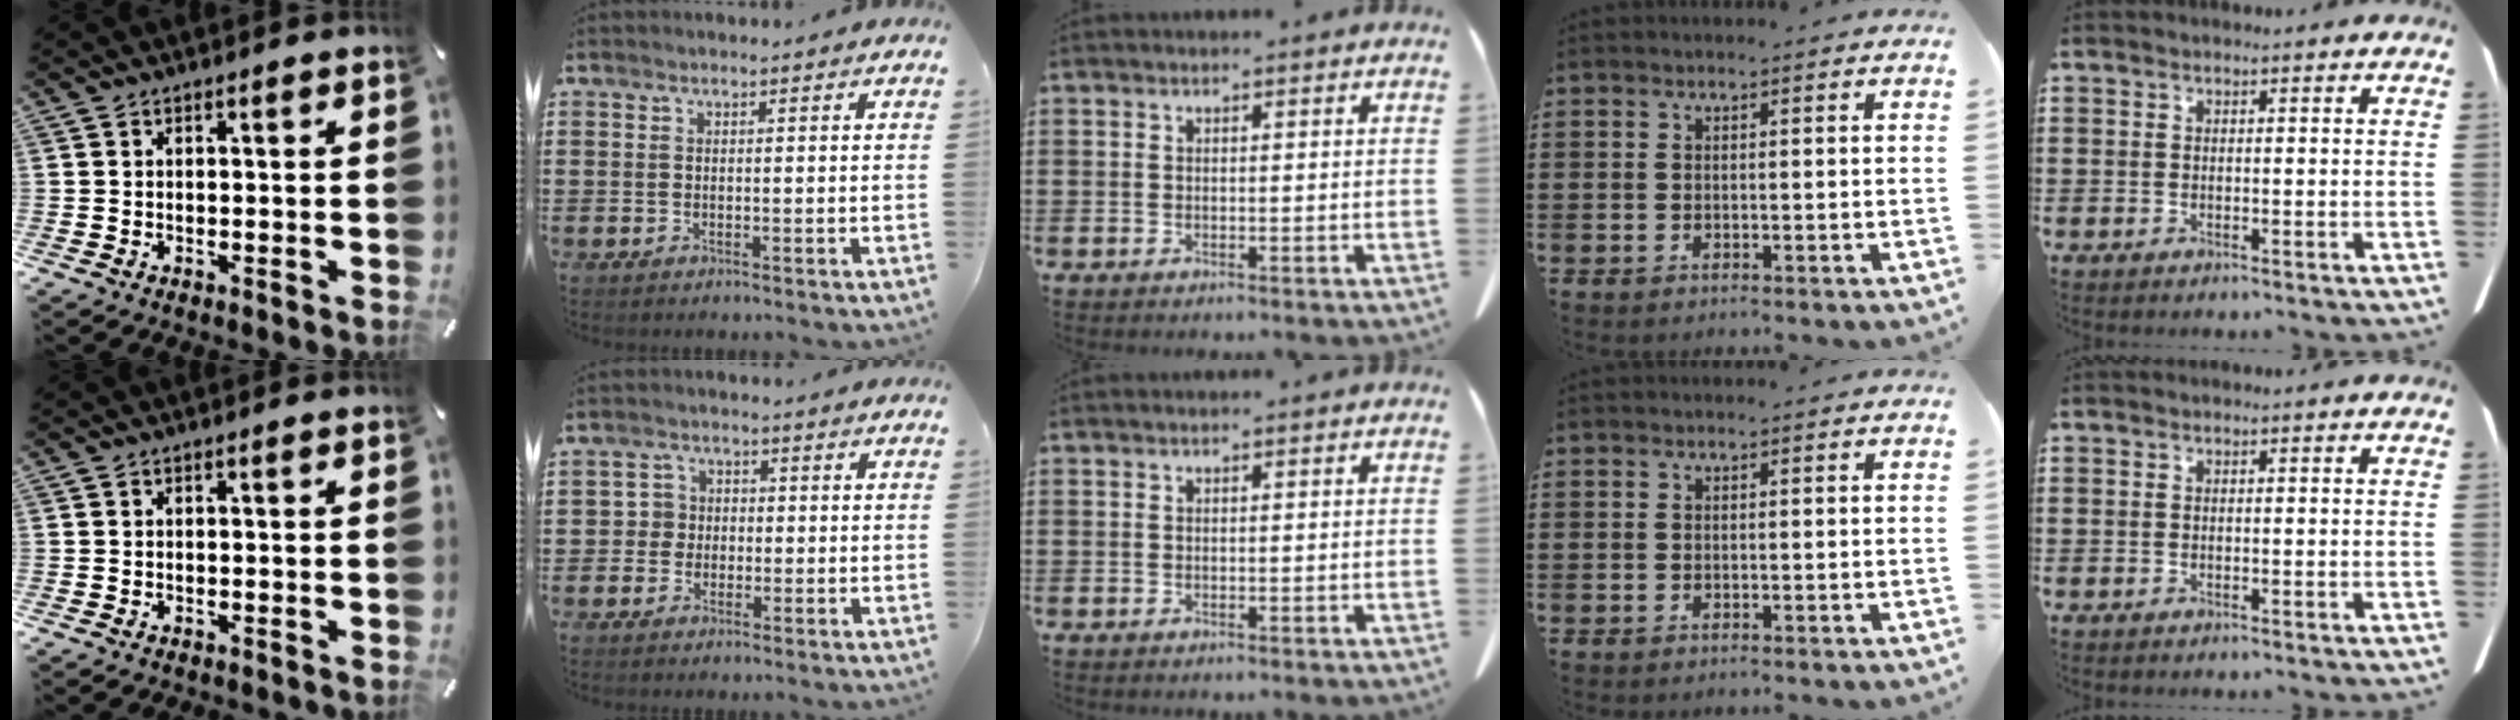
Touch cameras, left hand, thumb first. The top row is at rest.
{"thumb": {"total": 0.5, "force": [-0.4, 0.3, 0.2], "torque": [-0.003, 0.002, -0.010]}, "index": {"total": 2.8, "force": [-0.7, 2.7, 0.7], "torque": [-0.026, 0.007, -0.018]}}